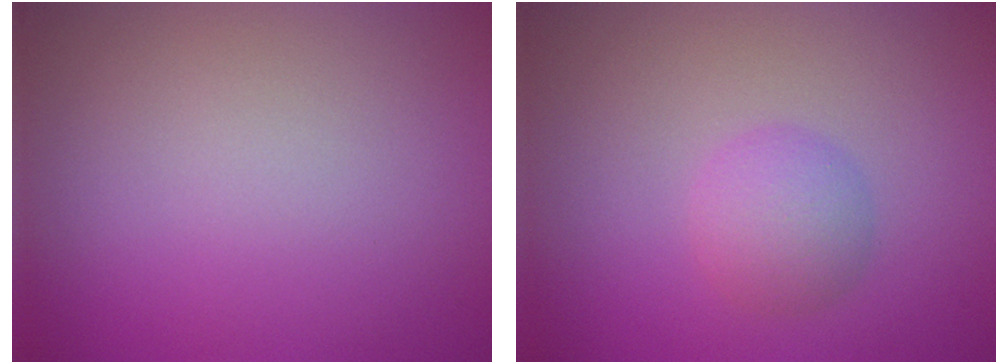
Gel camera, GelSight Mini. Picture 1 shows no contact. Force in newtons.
{"total": 2.6, "press": 2.6, "slide": 0.1}